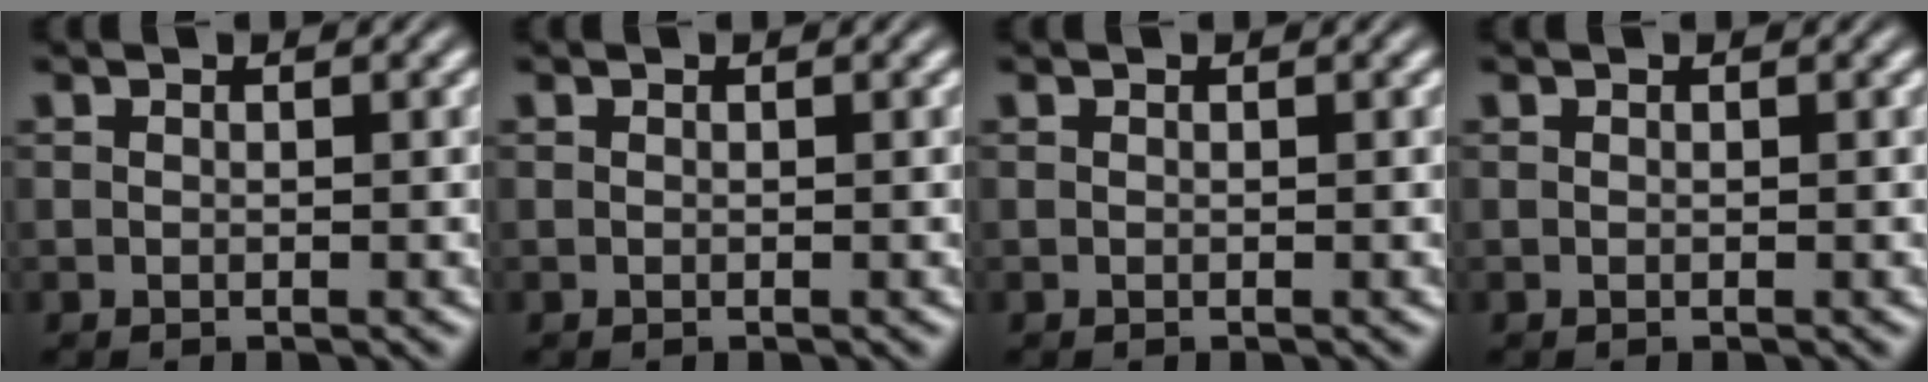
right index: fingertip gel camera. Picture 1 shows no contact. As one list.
[{"total": 0.0}, {"total": 0.0}, {"total": 0.0}]